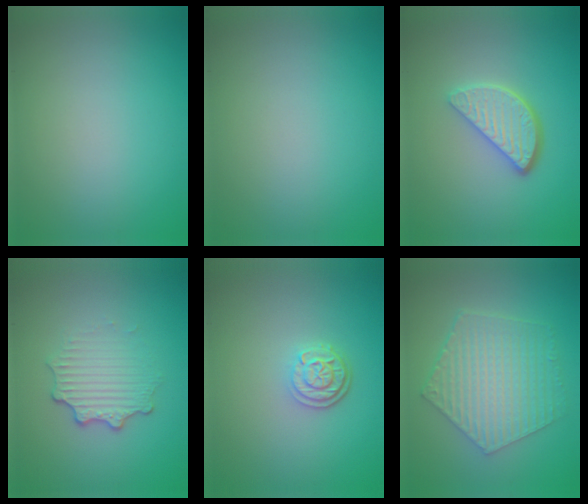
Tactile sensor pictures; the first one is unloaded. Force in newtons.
{"total": 0.0}
{"total": 4.0, "press": 3.2, "slide": 2.4}
{"total": 3.4, "press": 2.6, "slide": 2.2}
{"total": 2.5, "press": 2.1, "slide": 1.4}
{"total": 6.2, "press": 4.5, "slide": 4.2}